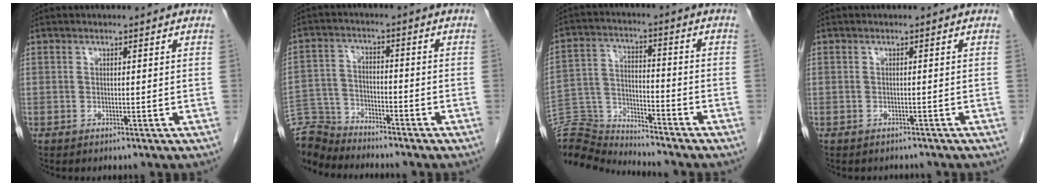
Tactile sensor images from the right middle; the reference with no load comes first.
{"total": 8.3, "force": [-8.2, 1.2, 0.0], "torque": [-0.008, 0.004, -0.162]}
{"total": 11.5, "force": [-11.5, 0.0, -0.7], "torque": [0.008, 0.029, -0.221]}
{"total": 2.0, "force": [-1.9, 0.8, 0.0], "torque": [-0.008, -0.003, -0.026]}